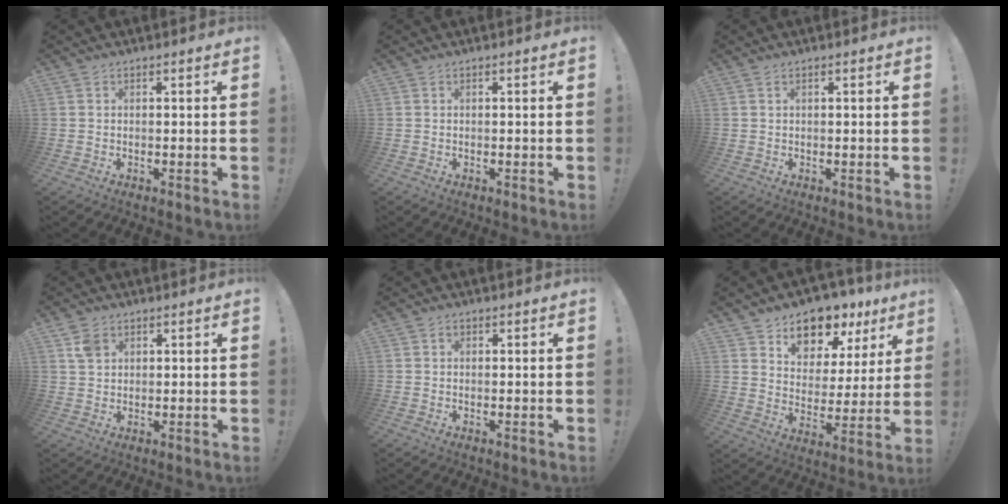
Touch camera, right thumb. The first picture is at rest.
{"total": 0.0}
{"total": 0.6, "force": [0.2, 0.1, 0.6], "torque": [-0.012, 0.001, 0.003]}
{"total": 4.2, "force": [2.3, 2.8, 2.2], "torque": [-0.036, -0.003, 0.045]}
{"total": 0.5, "force": [0.1, 0.5, 0.1], "torque": [0.001, 0.001, 0.001]}
{"total": 12.2, "force": [9.4, 6.7, 4.0], "torque": [-0.052, -0.076, 0.167]}